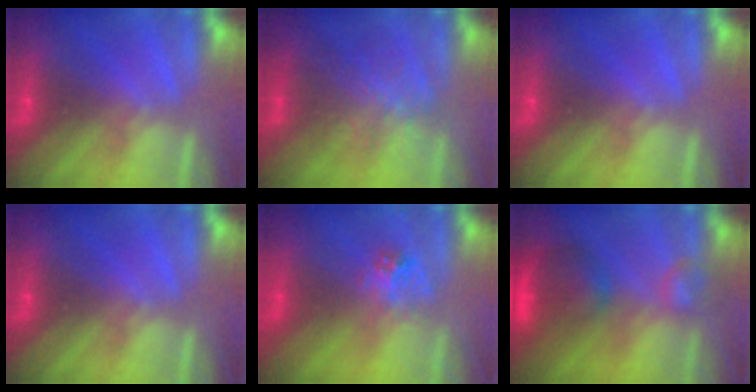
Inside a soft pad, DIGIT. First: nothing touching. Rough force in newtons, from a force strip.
{"total": 2.8}
{"total": 0.0}
{"total": 0.0}
{"total": 2.3}
{"total": 6.6}